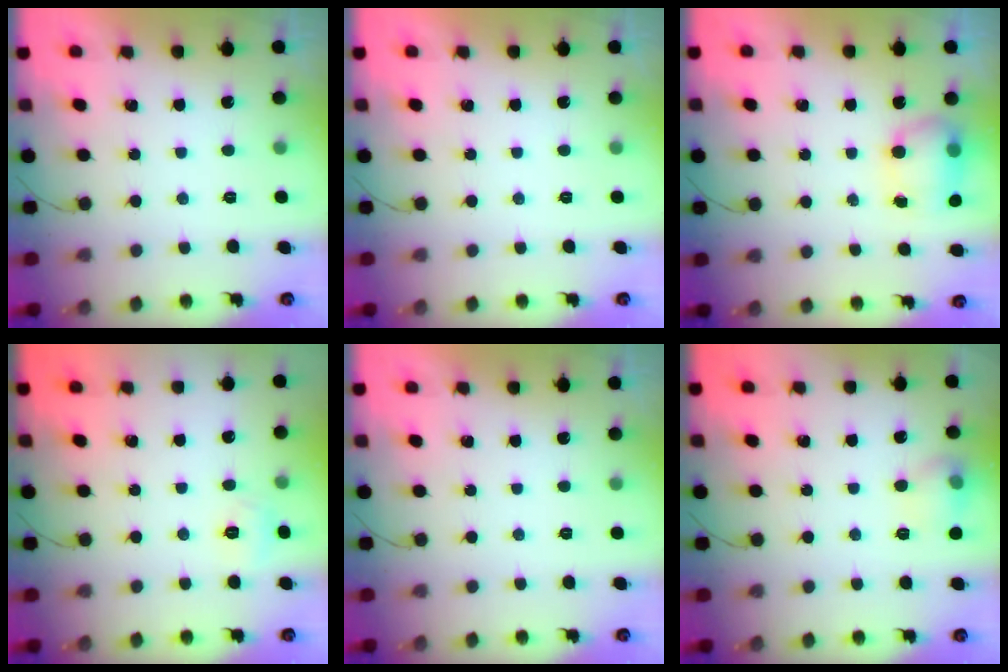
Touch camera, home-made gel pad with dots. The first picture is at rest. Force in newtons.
{"total": 0.0}
{"total": 11.0, "press": 8.8, "slide": 6.6}
{"total": 3.9, "press": 3.7, "slide": 1.1}
{"total": 0.0}
{"total": 7.6, "press": 7.6, "slide": 1.0}